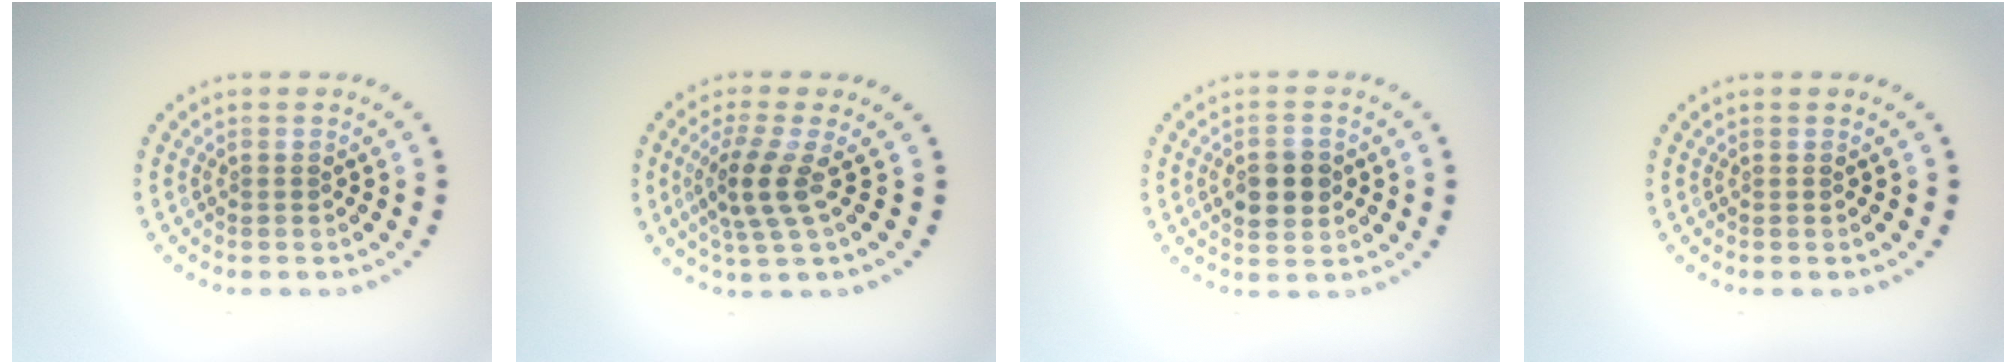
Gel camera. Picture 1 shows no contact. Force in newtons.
{"total": 3.5, "press": 2.9, "slide": 2.0}
{"total": 3.9, "press": 3.9, "slide": 0.2}
{"total": 0.0}